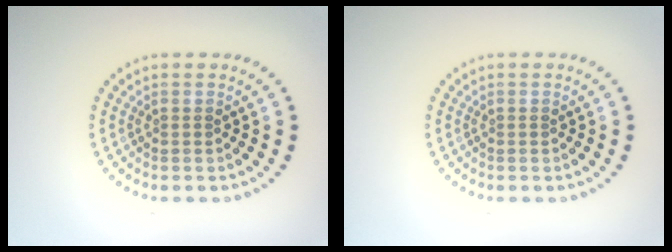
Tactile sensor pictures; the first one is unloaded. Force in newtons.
{"total": 0.0}